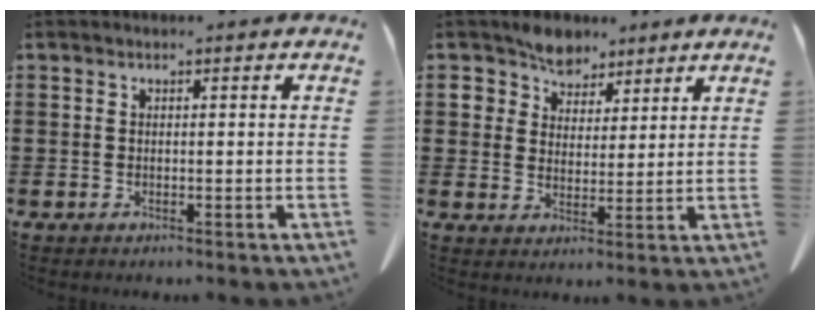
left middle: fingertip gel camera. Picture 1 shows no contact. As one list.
[{"total": 5.6, "force": [4.6, 3.1, 0.5], "torque": [-0.040, -0.011, 0.086]}]